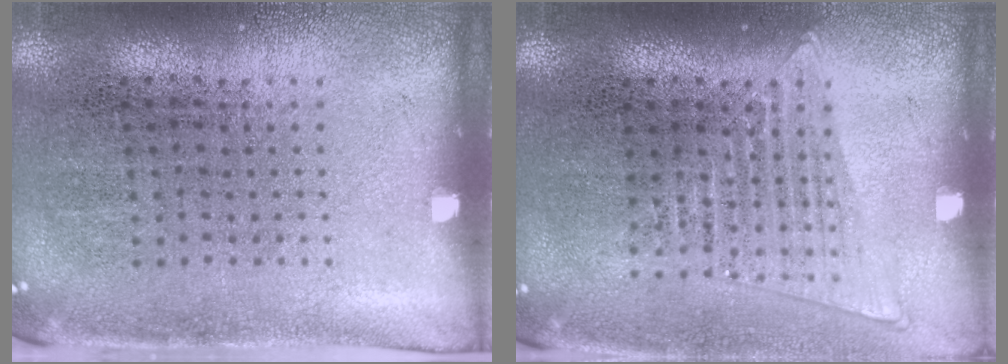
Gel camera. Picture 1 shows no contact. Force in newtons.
{"total": 1.4, "press": 1.3, "slide": 0.6}